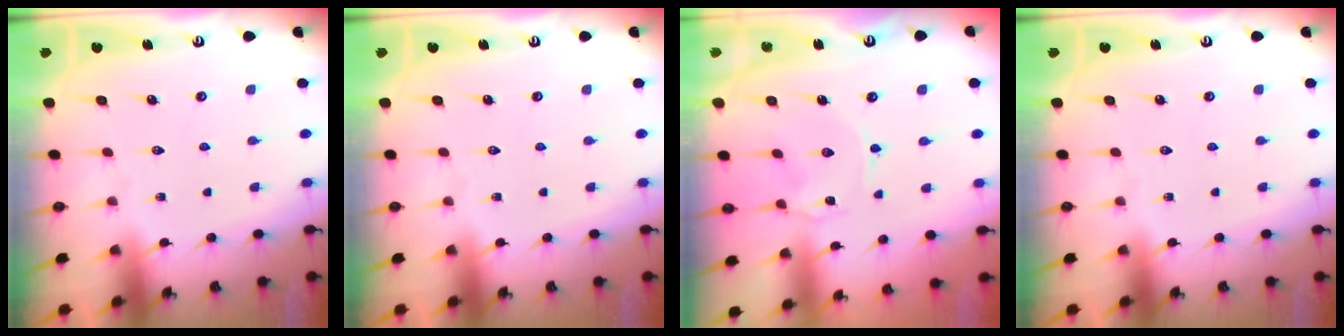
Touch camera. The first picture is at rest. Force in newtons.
{"total": 0.0}
{"total": 0.8, "press": 0.8, "slide": 0.2}
{"total": 0.0}